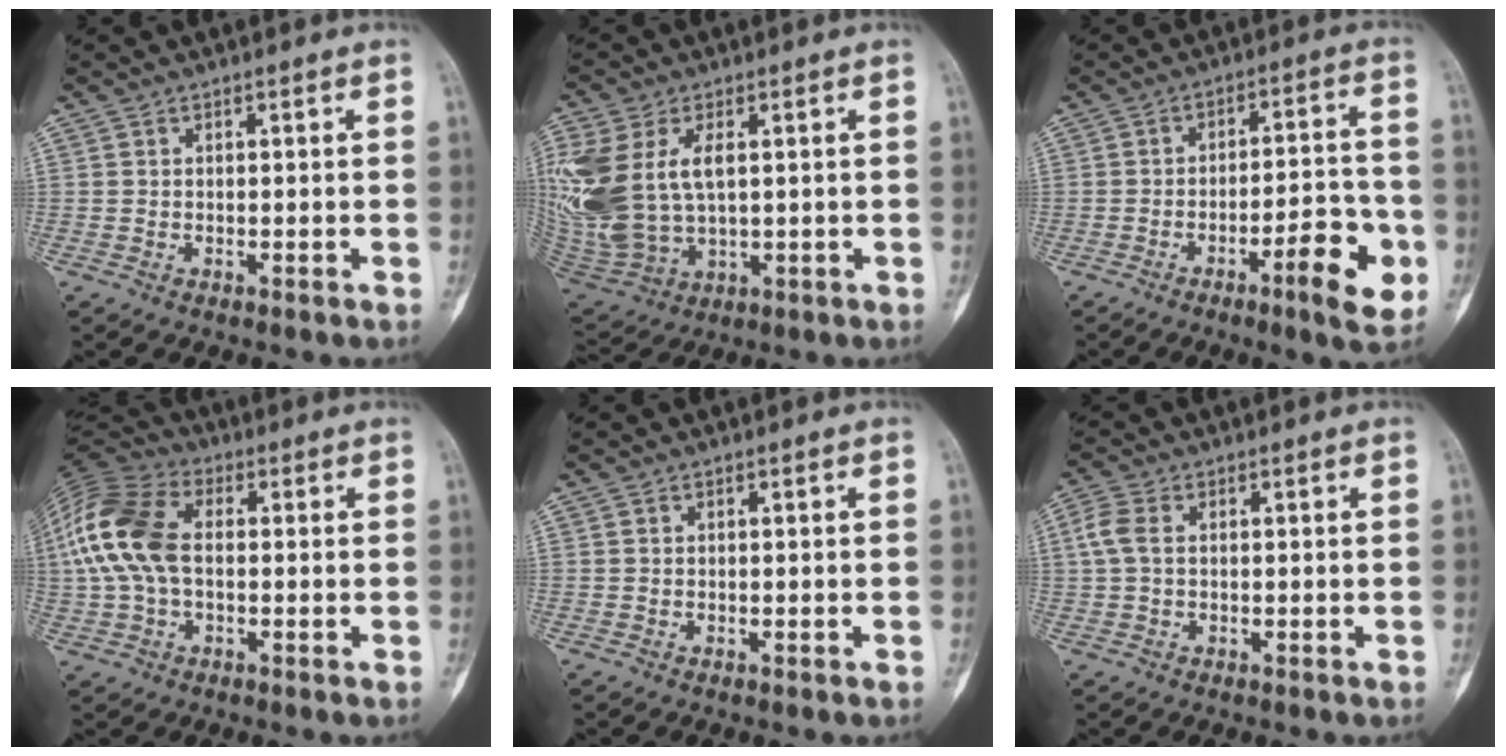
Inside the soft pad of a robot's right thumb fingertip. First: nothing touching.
{"total": 19.3, "force": [3.3, 11.7, 15.0], "torque": [-0.361, -0.015, 0.077]}
{"total": 11.4, "force": [-4.9, 2.9, 9.9], "torque": [-0.126, 0.029, -0.069]}
{"total": 15.1, "force": [0.8, 9.4, 11.7], "torque": [-0.258, 0.031, 0.007]}
{"total": 0.0}
{"total": 4.2, "force": [0.6, 2.7, 3.2], "torque": [-0.091, 0.013, 0.008]}